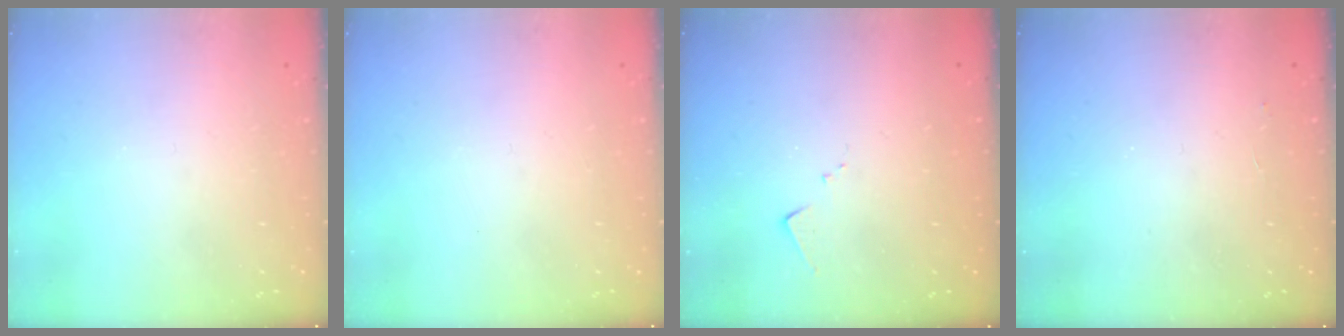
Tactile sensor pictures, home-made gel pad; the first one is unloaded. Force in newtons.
{"total": 0.0}
{"total": 4.8, "press": 4.7, "slide": 0.4}
{"total": 2.1, "press": 2.0, "slide": 0.4}